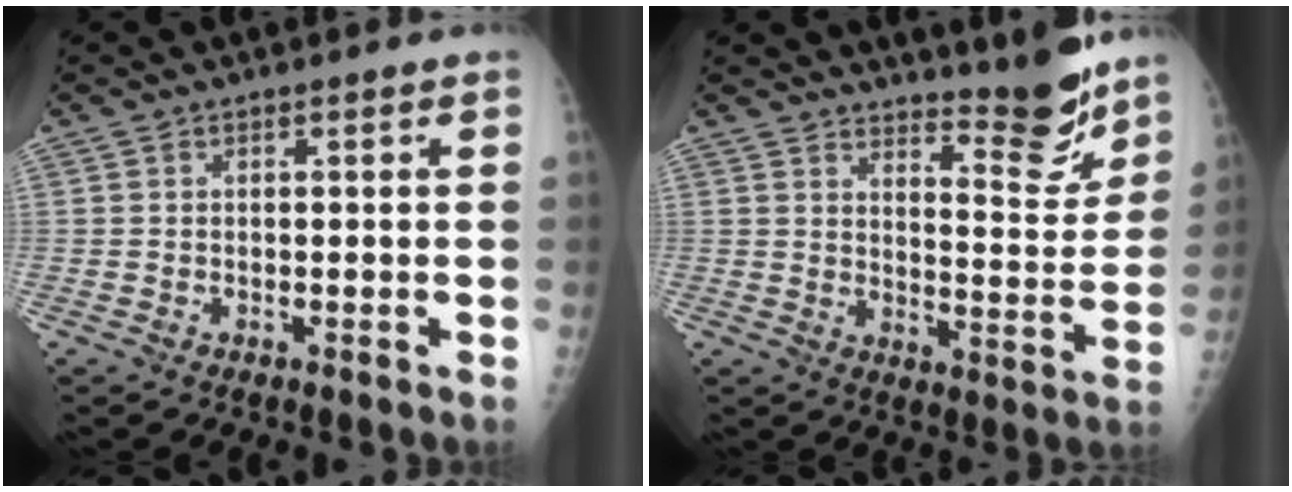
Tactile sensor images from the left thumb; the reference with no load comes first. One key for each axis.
{"total": 10.4, "fx": 9.4, "fy": 1.8, "fz": 4.2, "tx": -0.037, "ty": -0.092, "tz": 0.141}